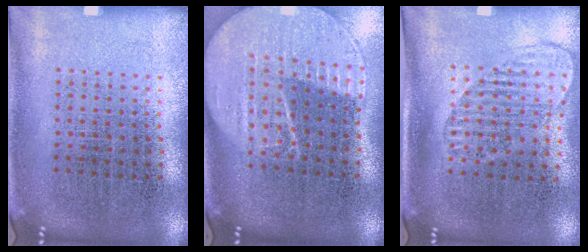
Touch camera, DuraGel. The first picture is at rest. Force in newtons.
{"total": 2.2, "press": 1.9, "slide": 1.2}
{"total": 1.4, "press": 1.2, "slide": 0.8}